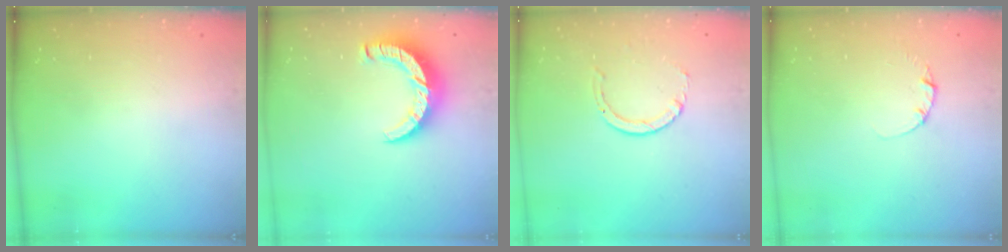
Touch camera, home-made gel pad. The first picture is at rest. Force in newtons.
{"total": 8.5, "press": 8.5, "slide": 0.8}
{"total": 2.9, "press": 2.9, "slide": 0.4}
{"total": 1.3, "press": 1.3, "slide": 0.2}